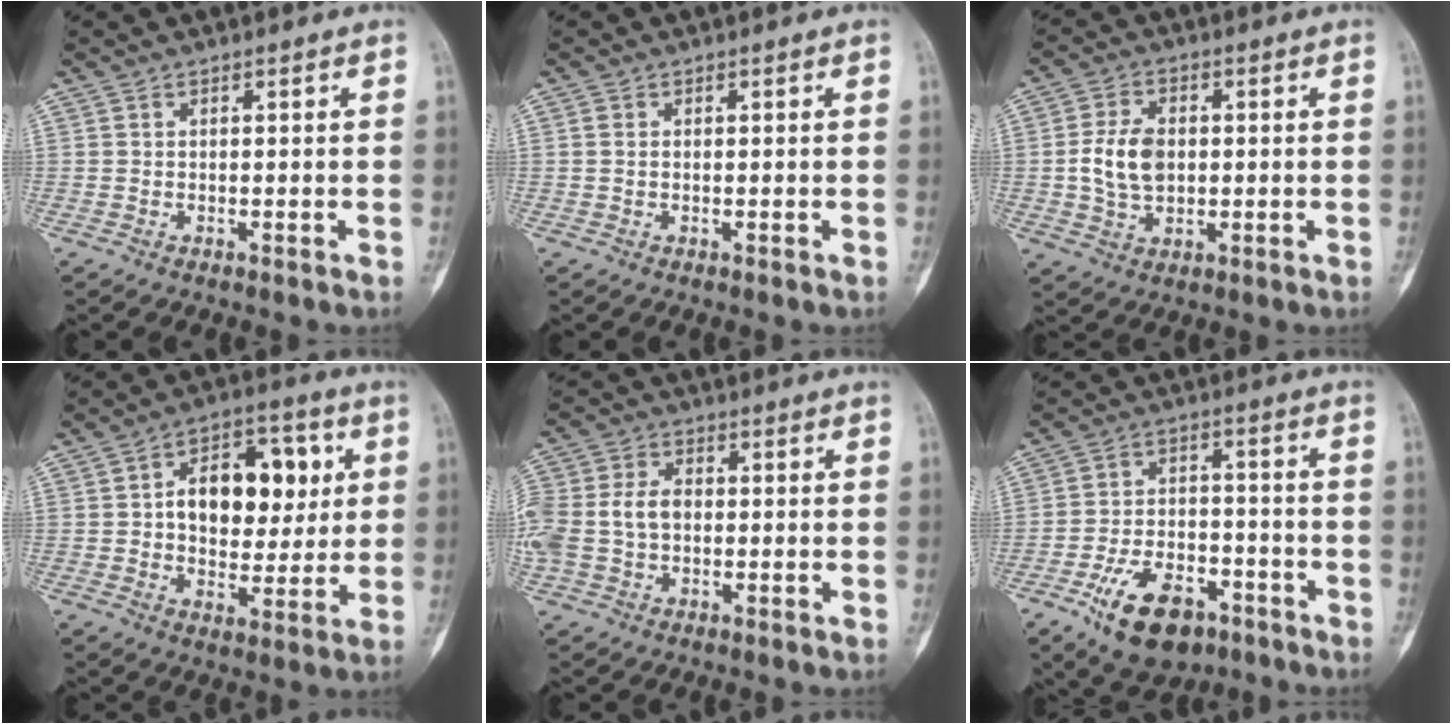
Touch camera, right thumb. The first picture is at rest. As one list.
[{"total": 0.9, "force": [0.1, 0.6, 0.6], "torque": [-0.014, 0.000, 0.002]}, {"total": 8.1, "force": [0.1, 5.5, 6.0], "torque": [-0.109, 0.004, 0.004]}, {"total": 15.8, "force": [2.9, 10.0, 11.9], "torque": [-0.126, 0.012, 0.042]}, {"total": 12.0, "force": [-0.4, 8.8, 8.2], "torque": [-0.200, 0.023, -0.005]}, {"total": 13.6, "force": [-7.5, 7.6, 8.5], "torque": [-0.125, 0.041, -0.120]}]